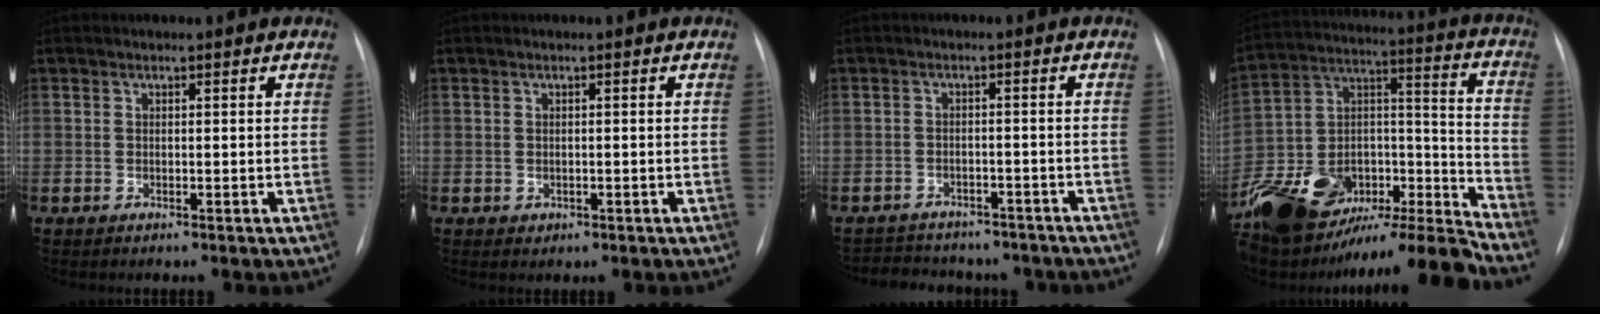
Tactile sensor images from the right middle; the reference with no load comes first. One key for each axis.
{"total": 0.8, "fx": -0.2, "fy": 0.7, "fz": 0.3, "tx": -0.005, "ty": 0.000, "tz": 0.002}
{"total": 12.1, "fx": -10.5, "fy": 5.1, "fz": 3.1, "tx": -0.059, "ty": 0.018, "tz": -0.122}
{"total": 23.5, "fx": -19.4, "fy": 6.1, "fz": 11.9, "tx": -0.187, "ty": 0.041, "tz": -0.321}